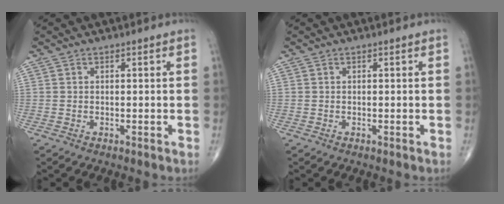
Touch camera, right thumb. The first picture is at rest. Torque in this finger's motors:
{"motor_torque": [-0.46, 0.01, -0.06, 0.10, 0.02]}